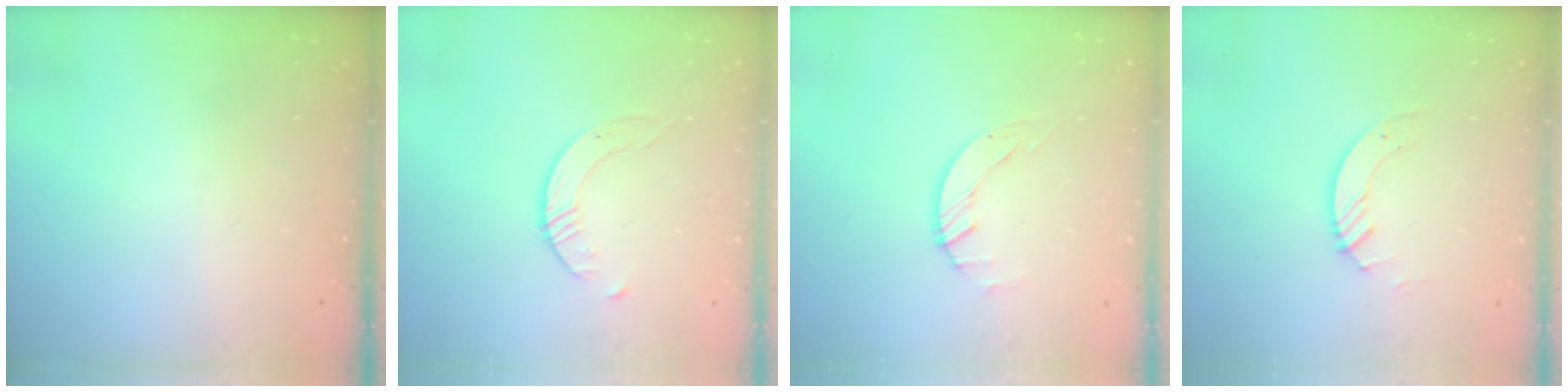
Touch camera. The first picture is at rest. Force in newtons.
{"total": 2.6, "press": 2.6, "slide": 0.3}
{"total": 1.5, "press": 1.4, "slide": 0.3}
{"total": 3.3, "press": 3.3, "slide": 0.1}